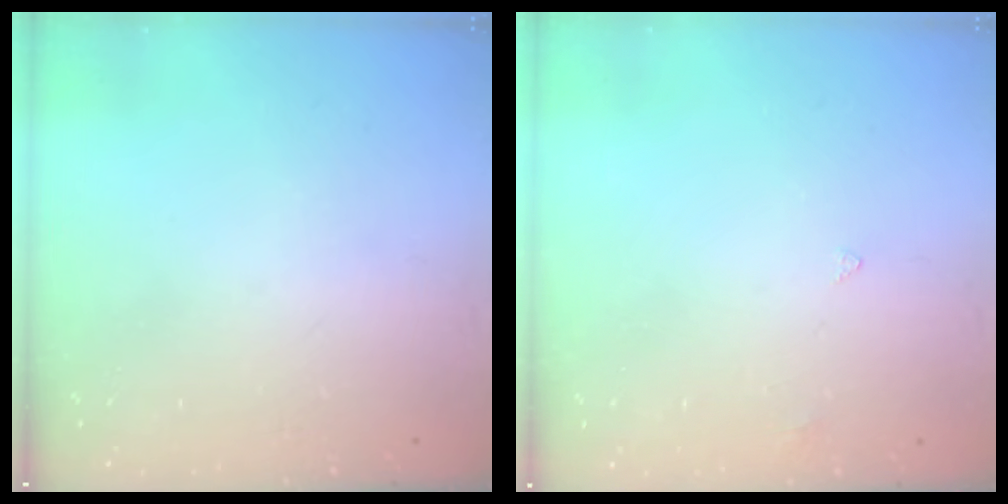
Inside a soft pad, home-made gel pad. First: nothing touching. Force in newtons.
{"total": 2.7, "press": 2.6, "slide": 0.5}